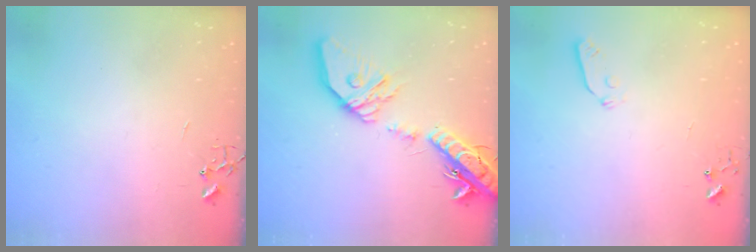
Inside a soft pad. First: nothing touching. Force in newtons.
{"total": 23.6, "press": 23.3, "slide": 3.8}
{"total": 3.7, "press": 3.7, "slide": 0.4}